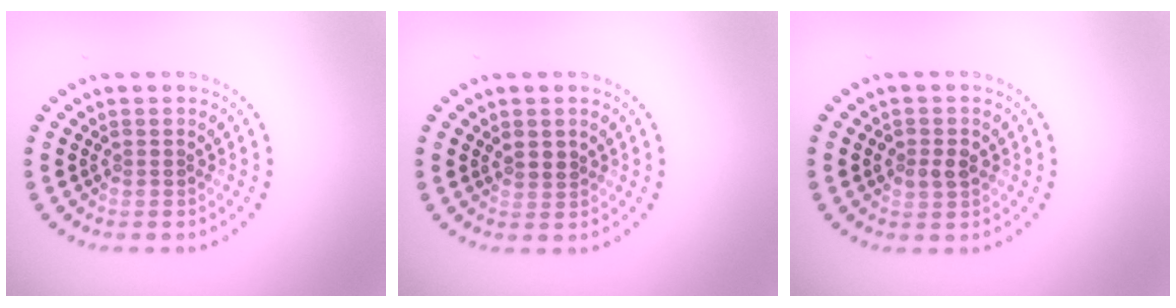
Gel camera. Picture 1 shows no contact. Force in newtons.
{"total": 0.9, "press": 0.6, "slide": 0.6}
{"total": 1.8, "press": 1.8, "slide": 0.1}